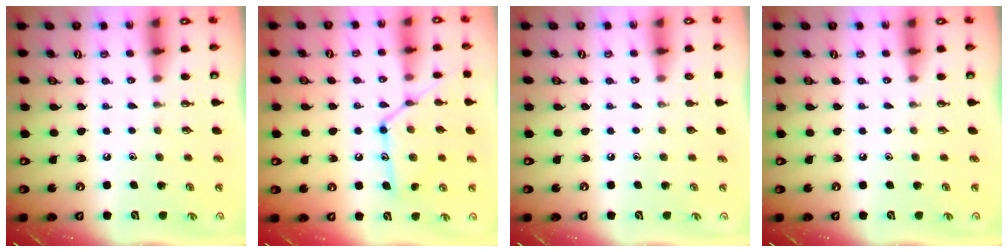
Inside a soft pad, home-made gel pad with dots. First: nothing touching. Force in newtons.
{"total": 15.1, "press": 15.1, "slide": 1.0}
{"total": 0.0}
{"total": 0.0}